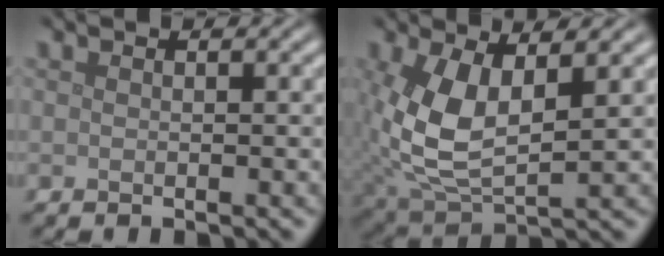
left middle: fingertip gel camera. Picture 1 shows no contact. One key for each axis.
{"total": 7.1, "fx": 1.0, "fy": 3.6, "fz": 6.0, "tx": -0.146, "ty": -0.004, "tz": 0.023}